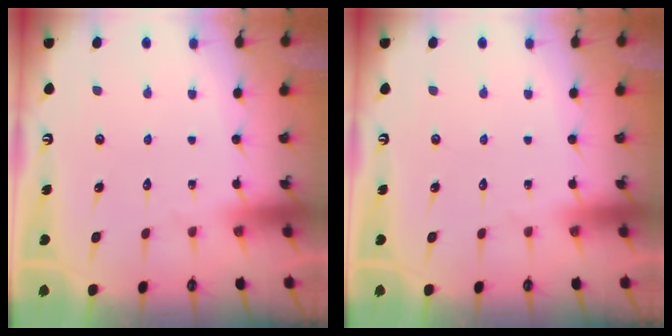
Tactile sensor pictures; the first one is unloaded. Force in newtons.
{"total": 0.0}